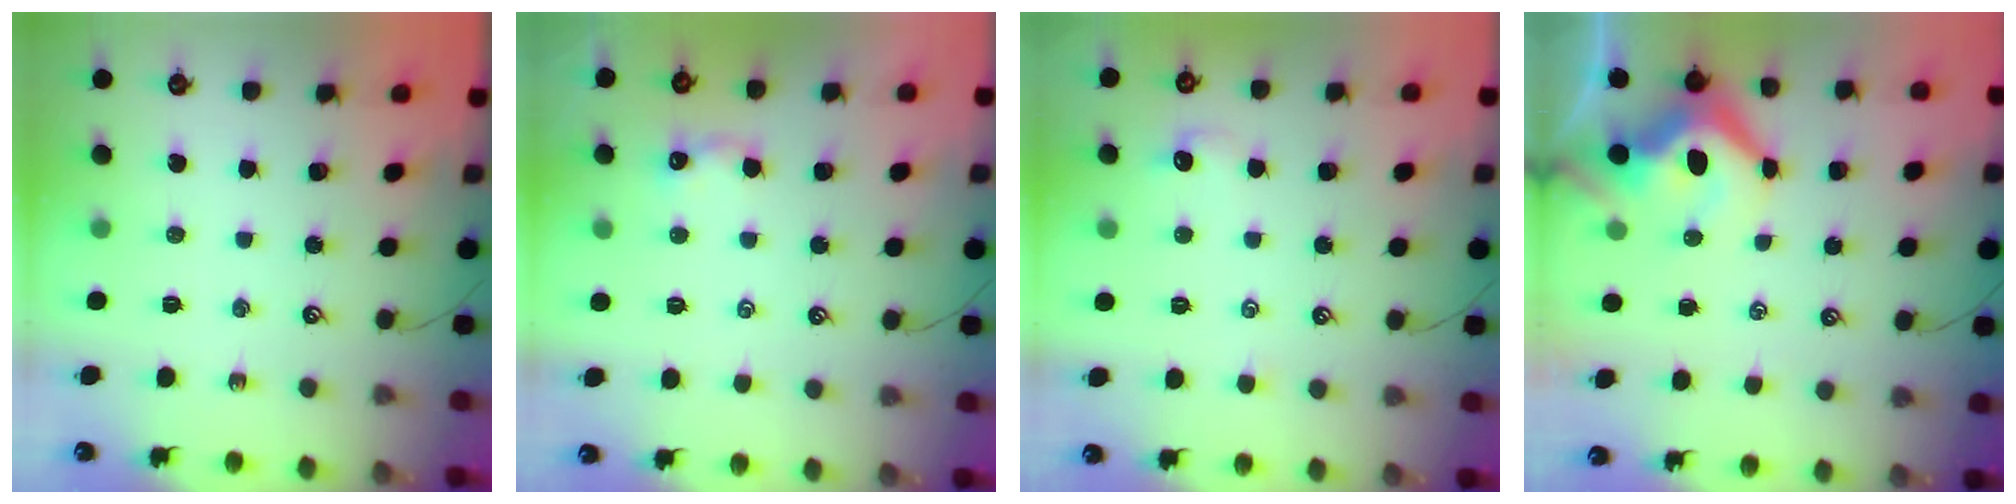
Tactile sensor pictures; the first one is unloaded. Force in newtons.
{"total": 0.7, "press": 0.5, "slide": 0.5}
{"total": 1.9, "press": 1.8, "slide": 0.4}
{"total": 10.5, "press": 10.4, "slide": 1.8}